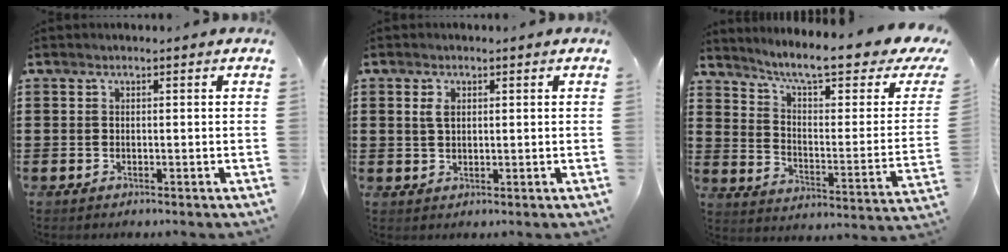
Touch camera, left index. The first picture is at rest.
{"total": 2.0, "force": [0.7, 1.2, 1.5], "torque": [-0.035, 0.005, 0.013]}
{"total": 9.3, "force": [7.0, 1.0, 6.0], "torque": [-0.119, -0.055, 0.107]}